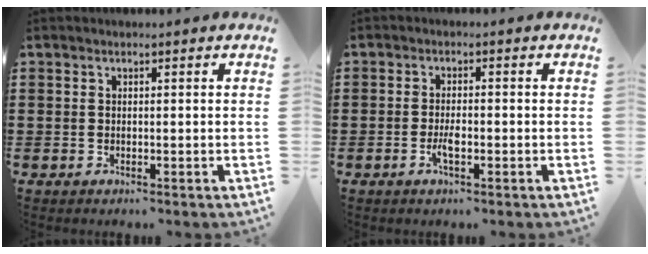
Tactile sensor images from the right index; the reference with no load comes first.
{"total": 2.5, "force": [-1.0, 0.6, 2.2], "torque": [-0.052, -0.004, -0.022]}